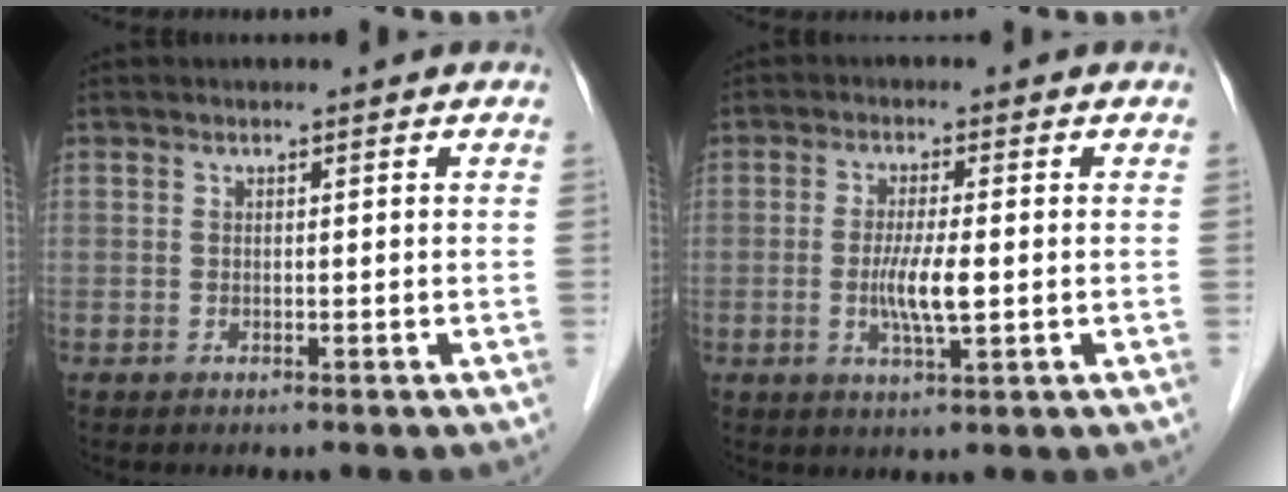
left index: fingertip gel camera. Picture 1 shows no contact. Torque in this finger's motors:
{"motor_torque": [0.62, 0.44, 0.23, 0.10]}